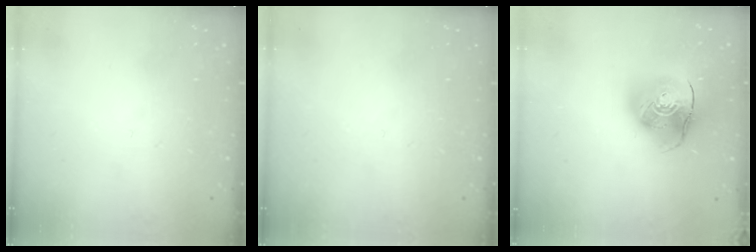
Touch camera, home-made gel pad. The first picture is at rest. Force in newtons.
{"total": 0.0}
{"total": 12.7, "press": 12.6, "slide": 2.0}